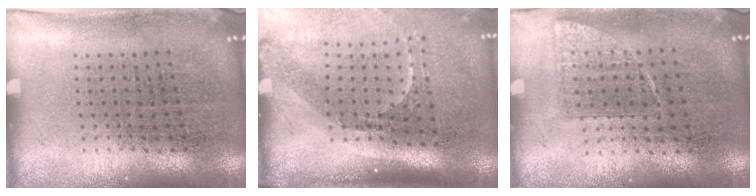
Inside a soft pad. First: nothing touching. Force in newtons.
{"total": 2.2, "press": 1.4, "slide": 1.7}
{"total": 0.8, "press": 0.7, "slide": 0.2}